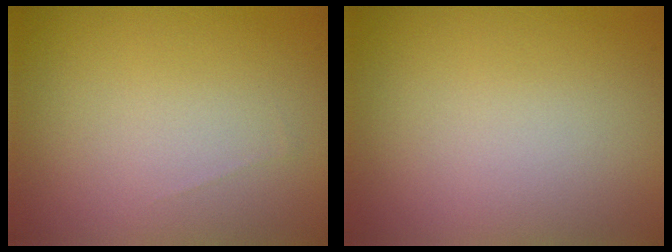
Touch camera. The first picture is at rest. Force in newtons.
{"total": 0.0}